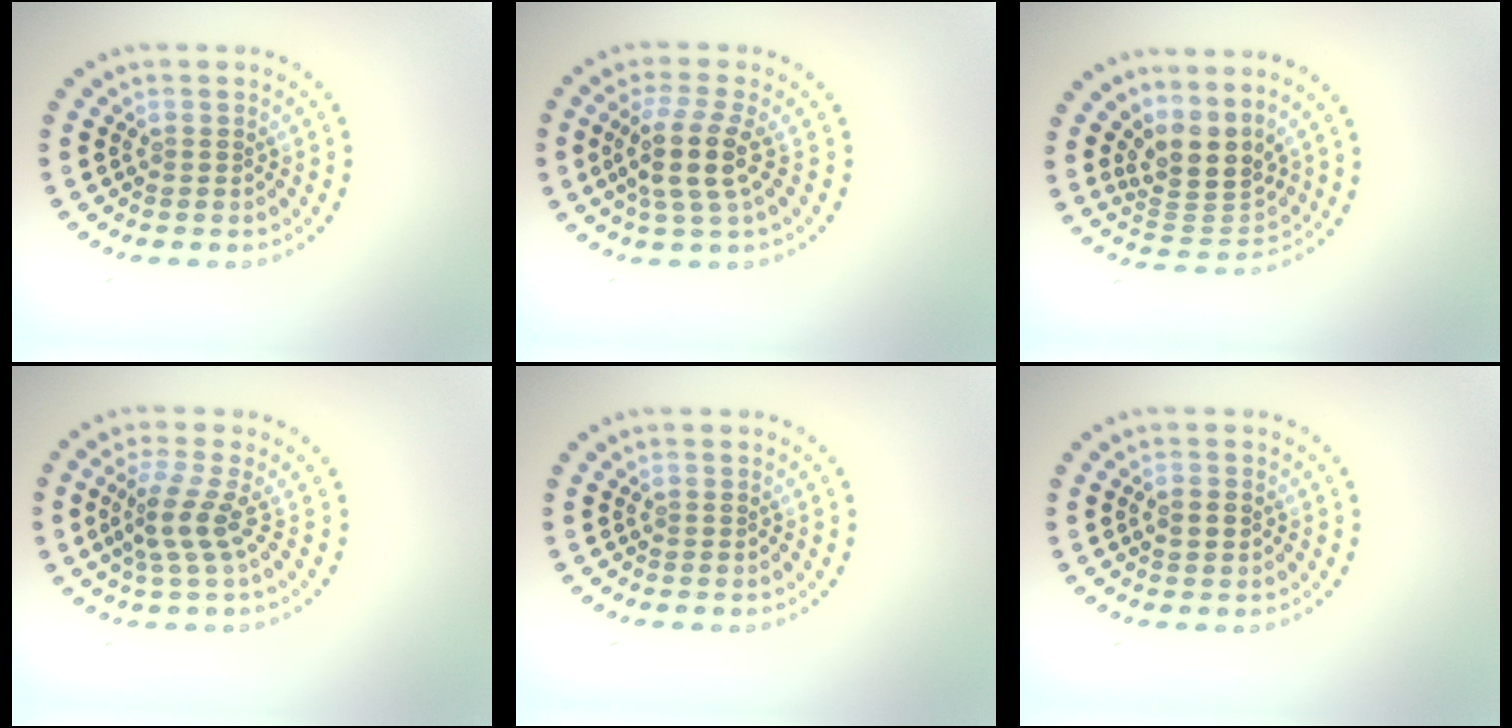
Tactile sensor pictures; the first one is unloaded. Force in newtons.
{"total": 3.7, "press": 3.0, "slide": 2.2}
{"total": 4.0, "press": 3.0, "slide": 2.7}
{"total": 3.0, "press": 2.0, "slide": 2.2}
{"total": 0.0}
{"total": 1.7, "press": 1.7, "slide": 0.1}